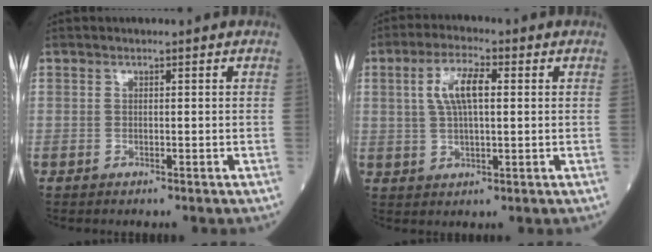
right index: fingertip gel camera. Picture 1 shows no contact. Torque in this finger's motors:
{"motor_torque": [0.30, 0.24, 0.18, 0.07]}